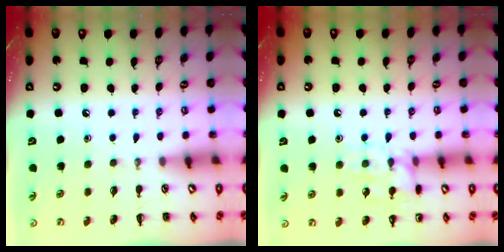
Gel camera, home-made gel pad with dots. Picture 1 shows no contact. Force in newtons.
{"total": 10.7, "press": 10.7, "slide": 0.8}